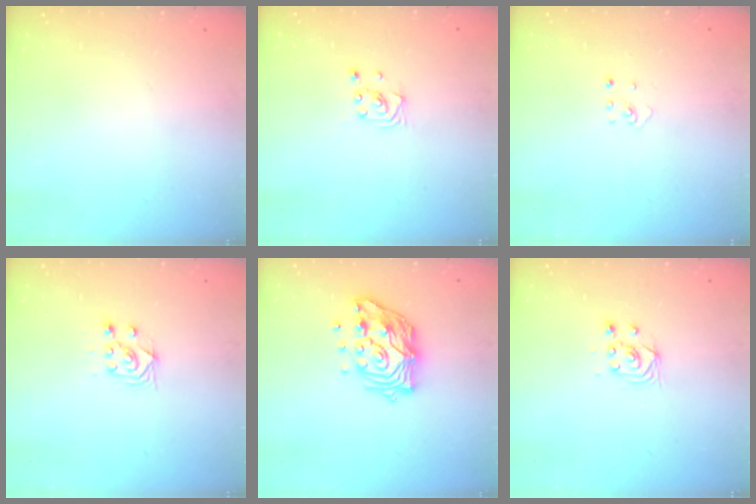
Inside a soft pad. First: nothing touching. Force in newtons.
{"total": 2.0, "press": 2.0, "slide": 0.1}
{"total": 2.0, "press": 2.0, "slide": 0.3}
{"total": 4.9, "press": 4.8, "slide": 1.0}
{"total": 15.1, "press": 15.0, "slide": 1.4}
{"total": 2.9, "press": 2.7, "slide": 1.0}